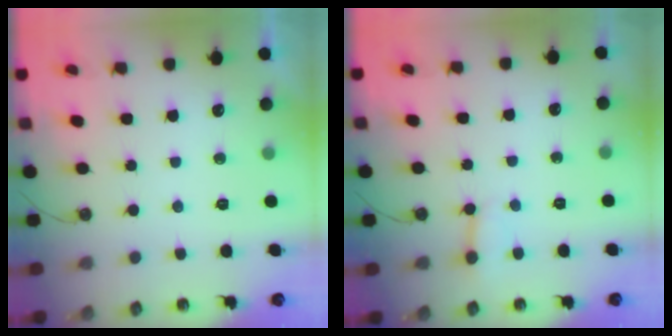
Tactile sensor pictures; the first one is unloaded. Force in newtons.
{"total": 2.0, "press": 2.0, "slide": 0.1}